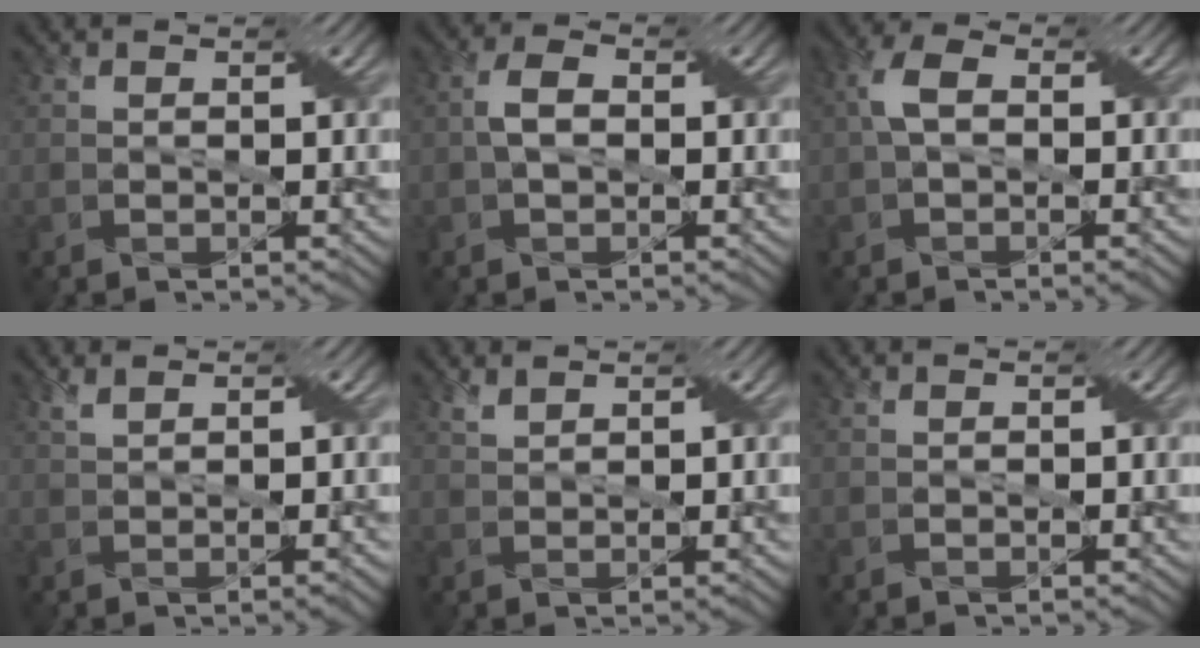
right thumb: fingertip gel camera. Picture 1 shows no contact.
{"total": 3.0, "force": [-0.1, 1.9, 2.4], "torque": [-0.053, 0.005, -0.005]}
{"total": 4.0, "force": [-0.1, 2.2, 3.4], "torque": [-0.077, 0.012, -0.005]}
{"total": 2.0, "force": [1.0, 0.3, 1.7], "torque": [-0.034, 0.009, 0.020]}
{"total": 1.5, "force": [1.2, 0.3, 0.8], "torque": [-0.027, 0.004, 0.028]}
{"total": 0.0}